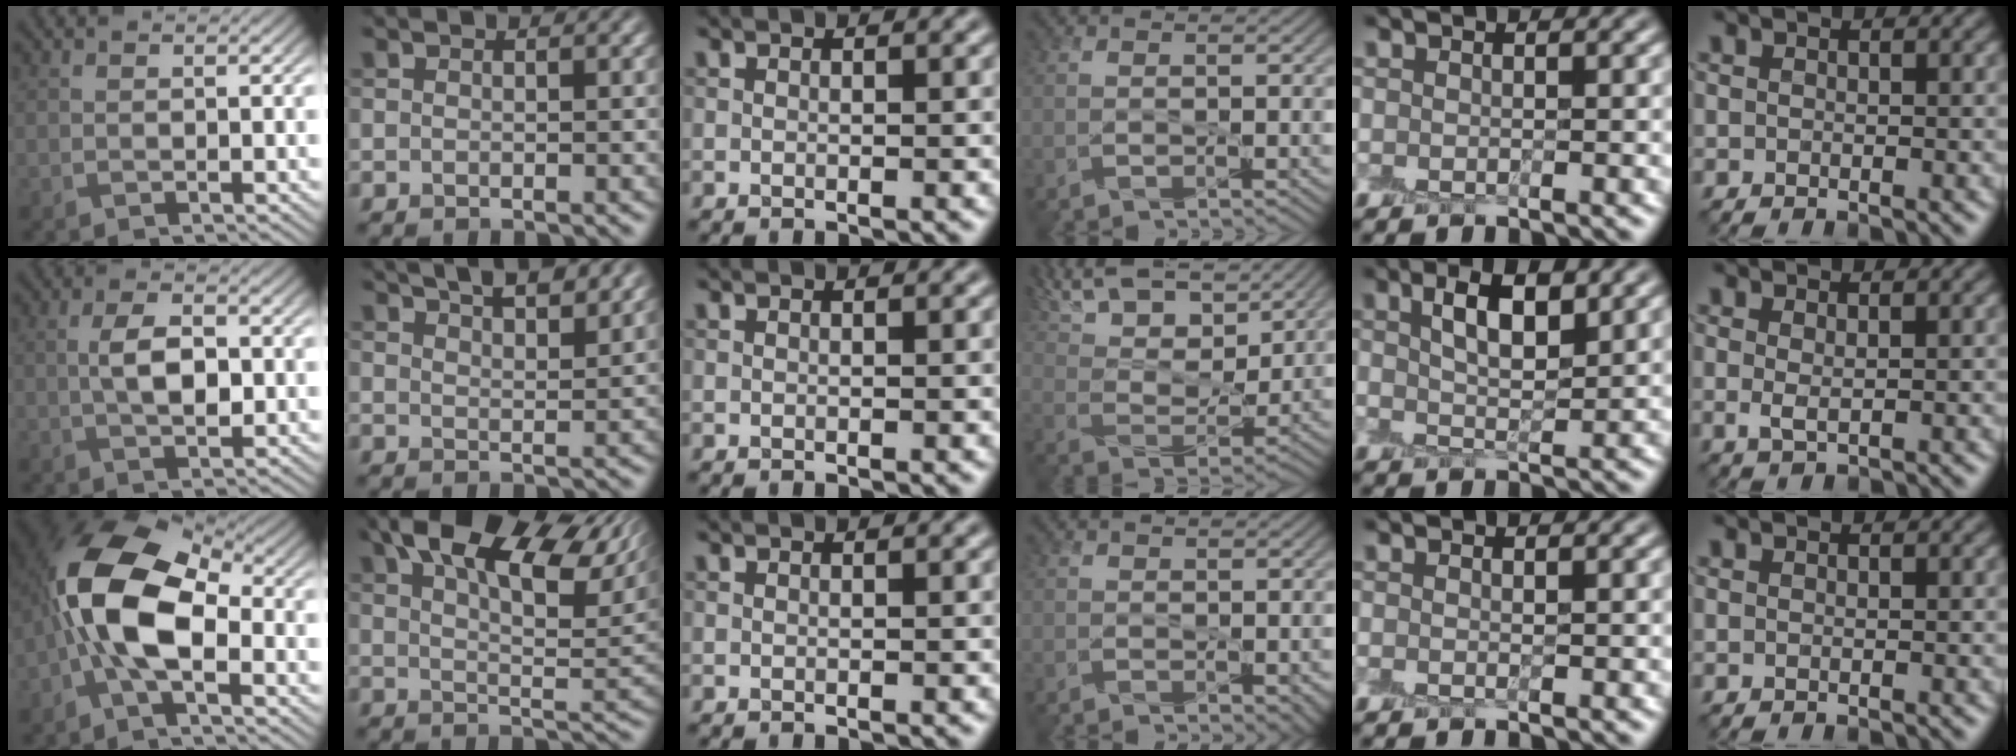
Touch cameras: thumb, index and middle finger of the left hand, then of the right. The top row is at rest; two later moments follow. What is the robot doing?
{"motion": "peel", "object": "shipping label"}